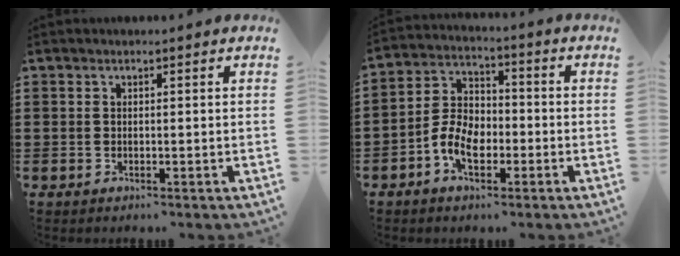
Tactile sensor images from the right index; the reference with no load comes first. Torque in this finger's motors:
{"motor_torque": [1.28, 0.85, 0.39, 0.14]}